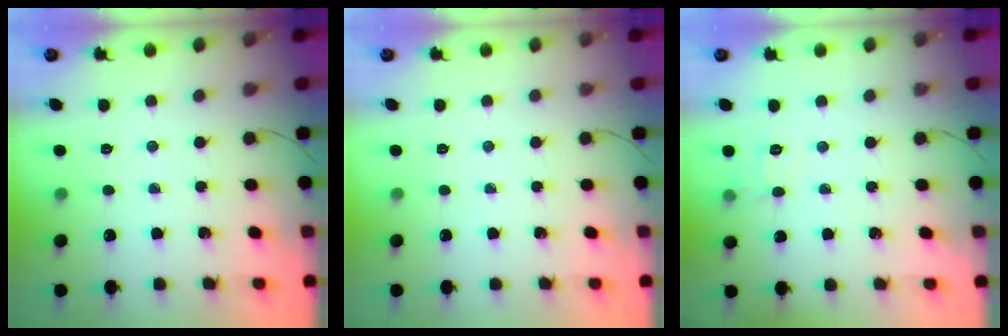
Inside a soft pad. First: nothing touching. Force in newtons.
{"total": 0.0}
{"total": 6.7, "press": 6.5, "slide": 1.5}